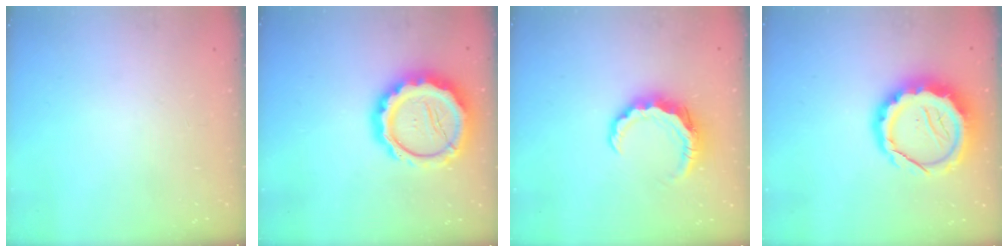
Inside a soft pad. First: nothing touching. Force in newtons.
{"total": 16.1, "press": 15.8, "slide": 3.1}
{"total": 8.0, "press": 8.0, "slide": 0.7}
{"total": 15.1, "press": 14.7, "slide": 3.3}